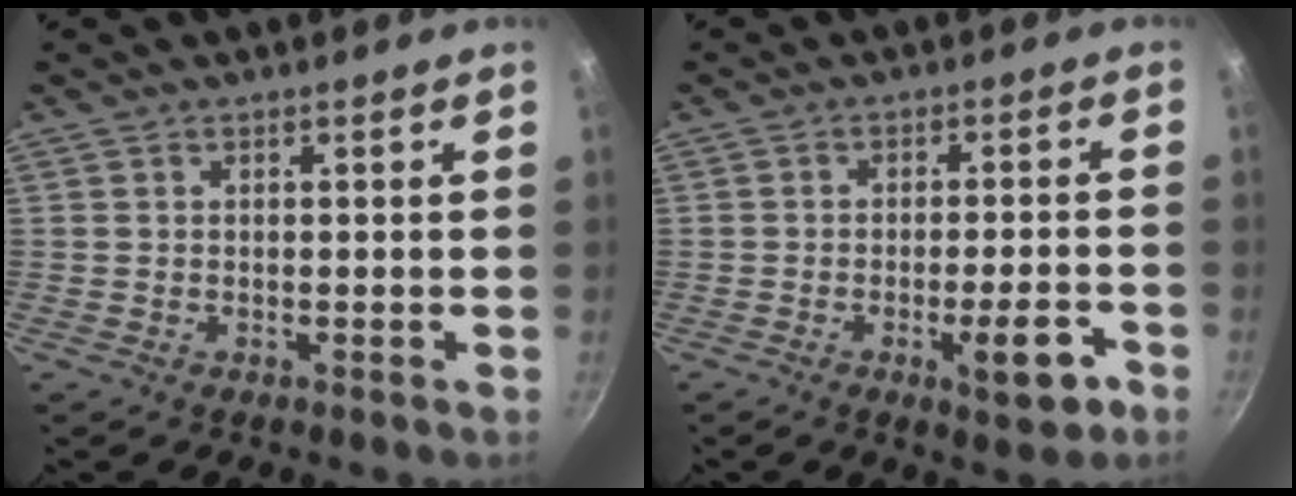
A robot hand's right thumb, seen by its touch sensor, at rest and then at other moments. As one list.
[{"total": 7.9, "force": [-3.5, 2.2, 6.7], "torque": [-0.079, 0.020, -0.044]}]